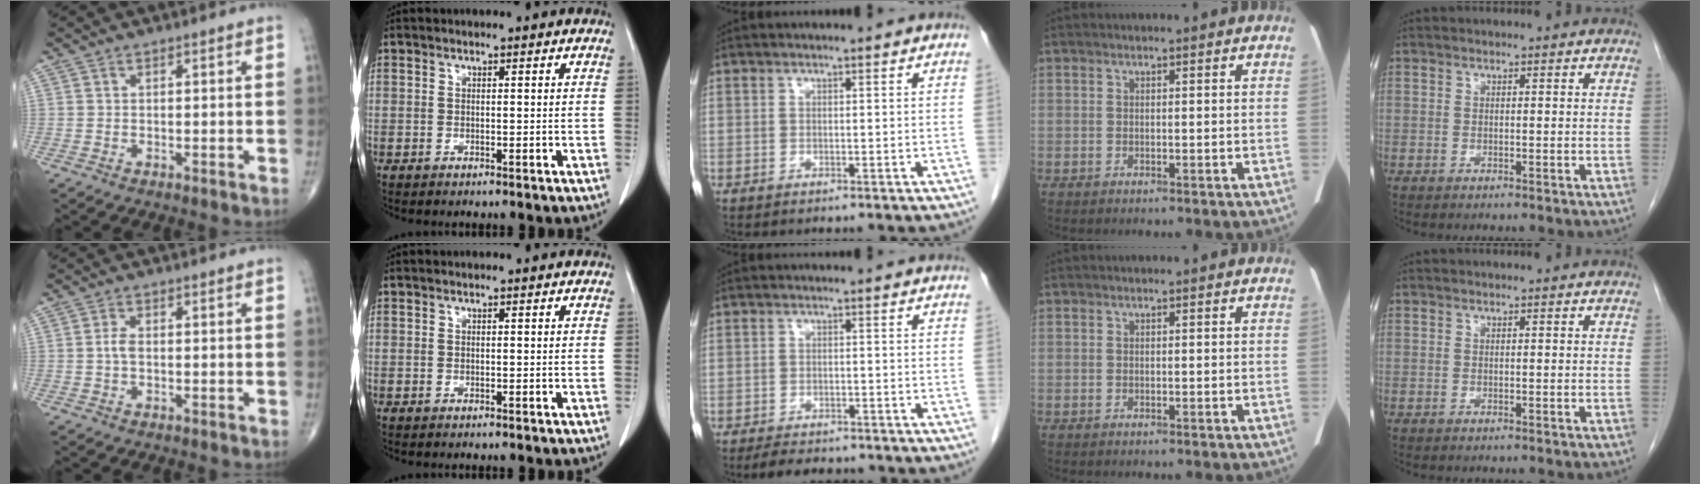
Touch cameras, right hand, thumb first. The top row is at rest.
{"thumb": {"total": 1.9, "force": [-0.2, 1.0, 1.6], "torque": [-0.033, 0.002, -0.005]}, "middle": {"total": 5.4, "force": [-4.6, 2.0, 2.1], "torque": [-0.032, -0.006, -0.064]}}